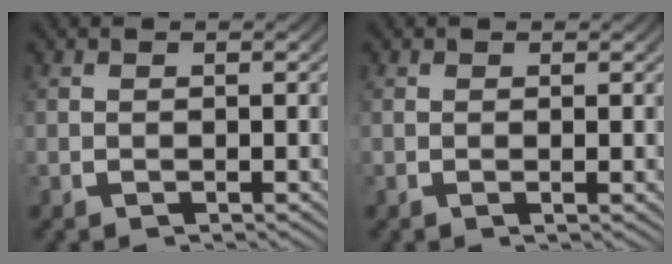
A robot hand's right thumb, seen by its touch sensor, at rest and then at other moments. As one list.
[{"total": 0.6, "force": [0.3, 0.0, 0.5], "torque": [-0.009, 0.000, 0.001]}]